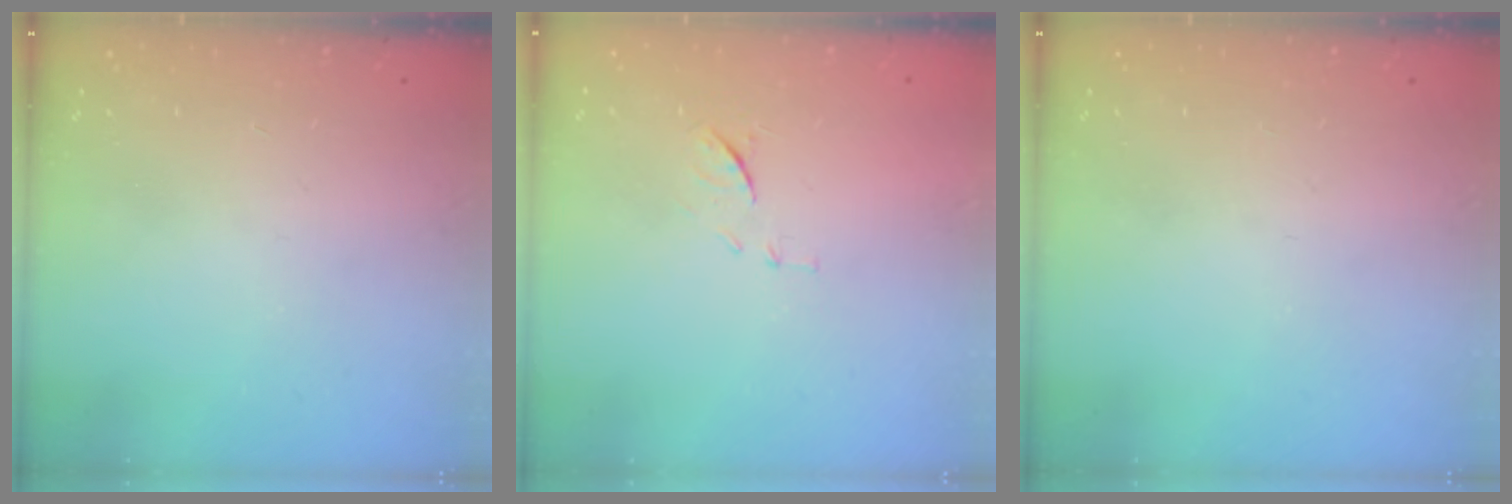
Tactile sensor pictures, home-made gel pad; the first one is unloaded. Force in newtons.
{"total": 6.2, "press": 6.2, "slide": 1.0}
{"total": 0.0}